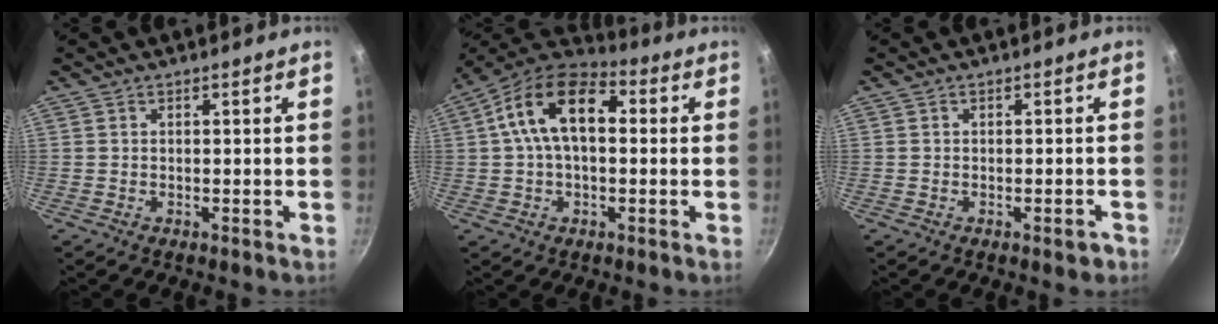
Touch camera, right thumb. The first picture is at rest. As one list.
[{"total": 14.7, "force": [2.2, 8.8, 11.6], "torque": [-0.176, 0.031, 0.016]}, {"total": 1.8, "force": [-1.0, 0.9, 1.3], "torque": [-0.008, 0.012, -0.009]}]